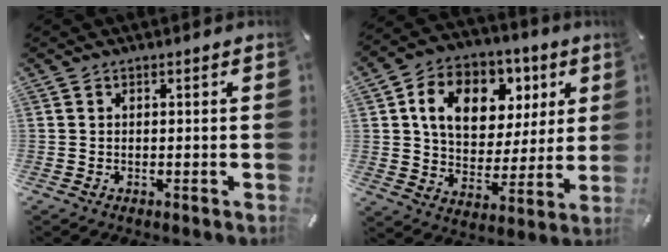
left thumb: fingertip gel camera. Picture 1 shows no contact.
{"total": 14.9, "force": [6.1, 11.1, 7.8], "torque": [-0.127, -0.014, 0.114]}